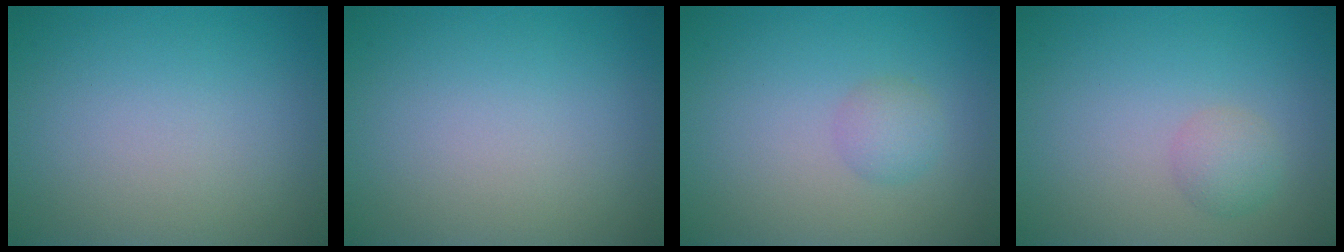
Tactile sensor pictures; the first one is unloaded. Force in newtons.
{"total": 0.0}
{"total": 1.6, "press": 1.6, "slide": 0.1}
{"total": 1.7, "press": 1.7, "slide": 0.1}